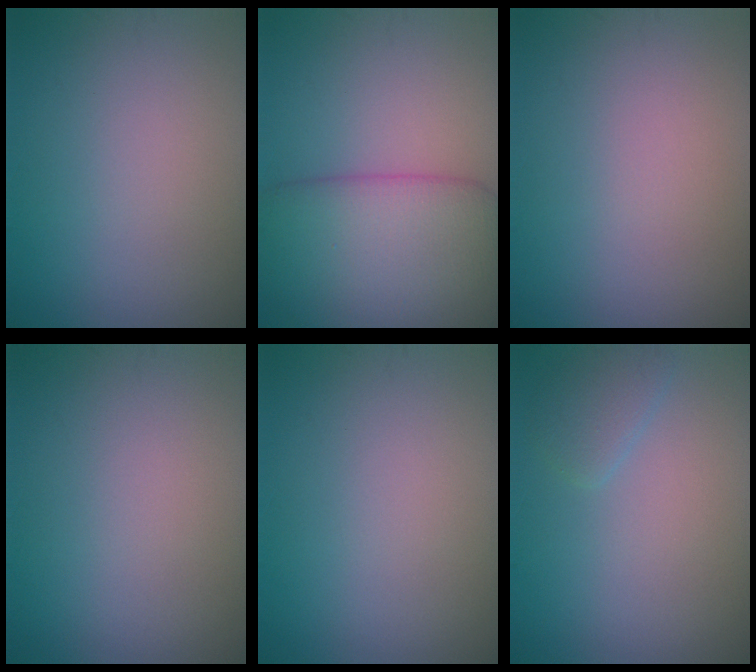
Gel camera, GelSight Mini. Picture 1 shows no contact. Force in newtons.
{"total": 7.5, "press": 7.5, "slide": 0.7}
{"total": 0.0}
{"total": 0.0}
{"total": 0.0}
{"total": 1.5, "press": 1.5, "slide": 0.2}